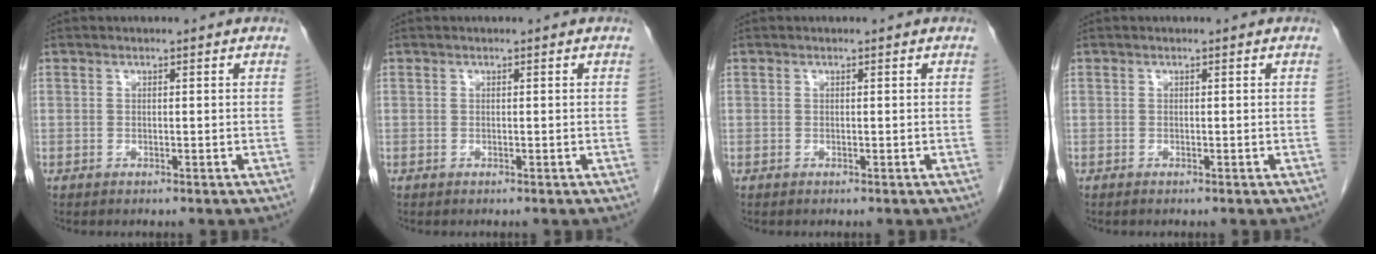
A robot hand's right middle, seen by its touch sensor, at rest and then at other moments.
{"total": 0.0}
{"total": 0.0}
{"total": 0.0}